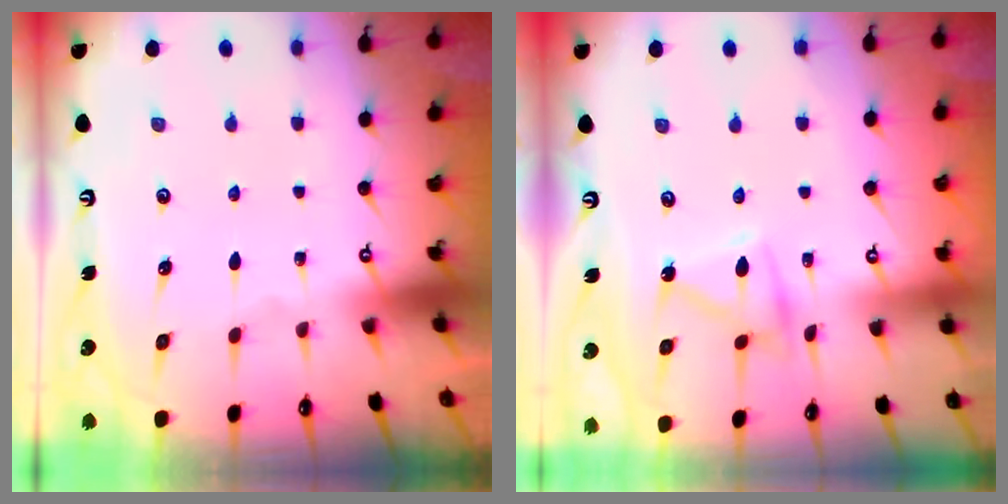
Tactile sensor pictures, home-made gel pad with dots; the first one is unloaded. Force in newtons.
{"total": 9.5, "press": 9.5, "slide": 0.3}